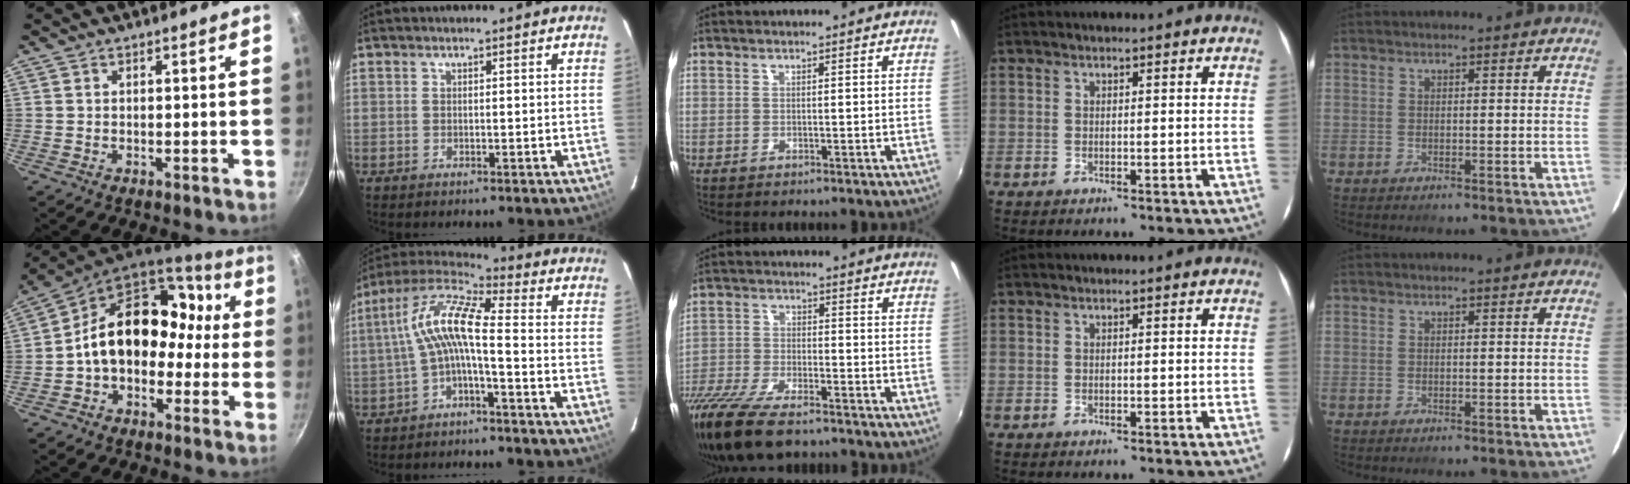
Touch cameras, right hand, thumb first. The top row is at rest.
{"thumb": {"total": 18.8, "force": [0.1, 13.9, 12.6], "torque": [-0.140, 0.069, -0.006]}, "index": {"total": 10.4, "force": [-1.5, 2.1, 10.0], "torque": [-0.209, 0.021, -0.035]}, "middle": {"total": 16.2, "force": [-12.5, 4.7, 9.2], "torque": [-0.213, -0.045, -0.231]}}